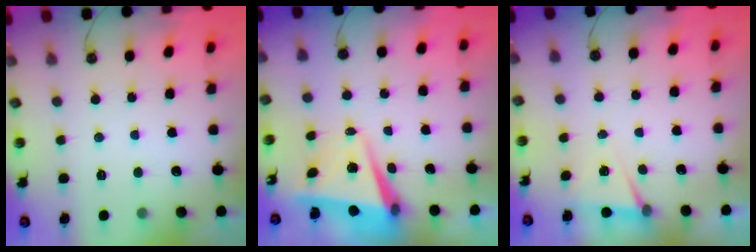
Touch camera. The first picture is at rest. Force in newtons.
{"total": 5.7, "press": 5.5, "slide": 1.4}
{"total": 4.9, "press": 2.1, "slide": 4.5}